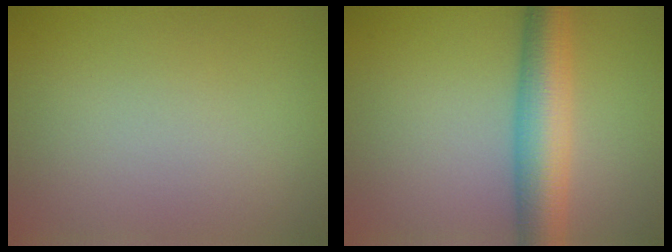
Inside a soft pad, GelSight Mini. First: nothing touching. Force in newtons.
{"total": 6.6, "press": 6.6, "slide": 0.1}